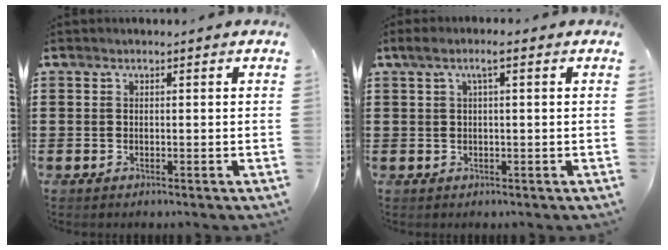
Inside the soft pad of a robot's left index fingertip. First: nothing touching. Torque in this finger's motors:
{"motor_torque": [1.11, -0.63, 0.32, 0.05]}